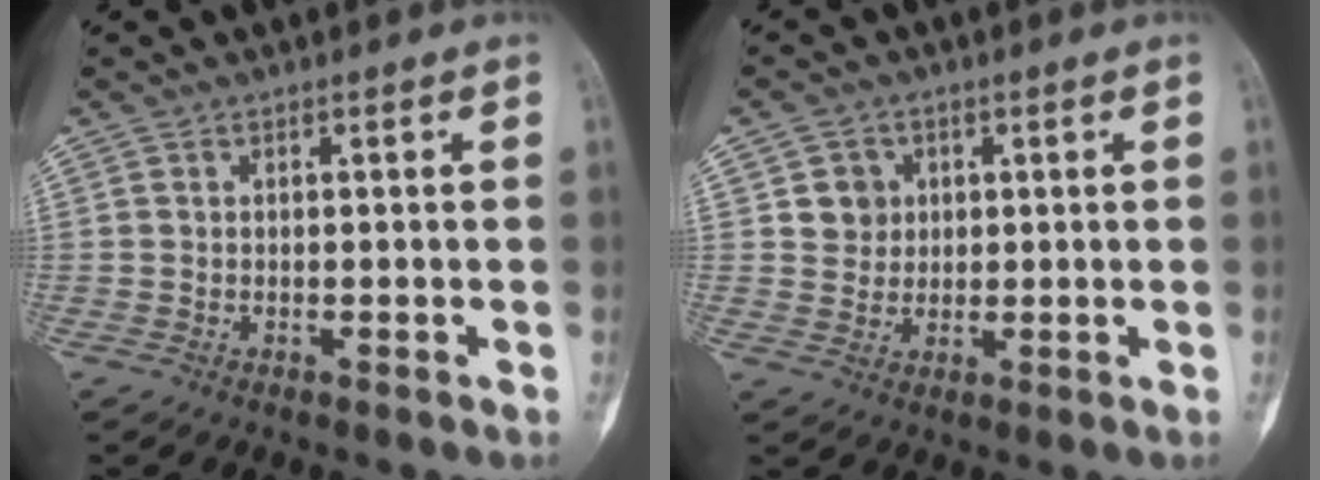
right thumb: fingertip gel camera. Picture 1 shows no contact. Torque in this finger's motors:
{"motor_torque": [0.24, 0.47, 0.02, -0.08, -0.07]}